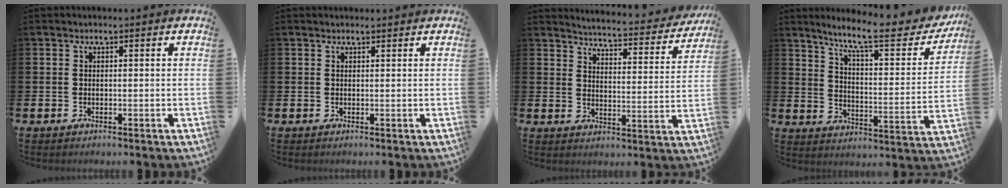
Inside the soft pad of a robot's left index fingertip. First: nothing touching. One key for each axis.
{"total": 0.7, "fx": 0.7, "fy": 0.1, "fz": 0.2, "tx": 0.004, "ty": -0.002, "tz": 0.011}
{"total": 4.4, "fx": 4.3, "fy": 0.3, "fz": 0.8, "tx": -0.032, "ty": -0.040, "tz": 0.066}
{"total": 10.4, "fx": 8.6, "fy": 1.7, "fz": 5.6, "tx": -0.119, "ty": -0.055, "tz": 0.136}